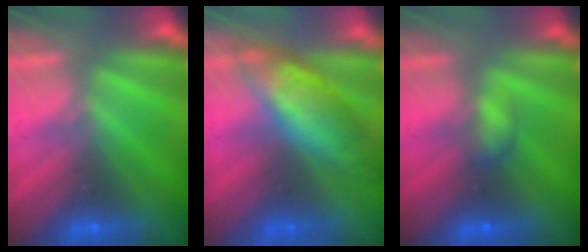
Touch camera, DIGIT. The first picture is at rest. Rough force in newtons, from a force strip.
{"total": 6.1}
{"total": 2.2}